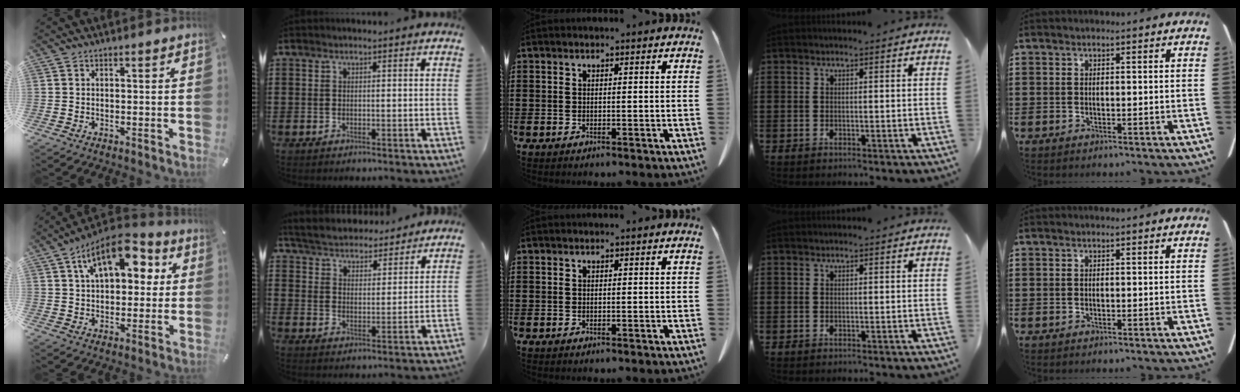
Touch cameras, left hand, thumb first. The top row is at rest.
{"thumb": {"total": 14.8, "force": [6.2, 8.8, 10.1], "torque": [-0.159, -0.014, 0.106]}, "index": {"total": 4.4, "force": [4.4, 0.4, 0.0], "torque": [-0.025, -0.029, 0.074]}}